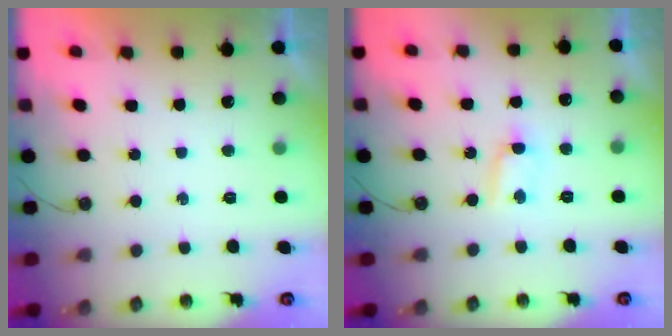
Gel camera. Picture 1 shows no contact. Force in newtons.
{"total": 3.9, "press": 3.8, "slide": 0.8}